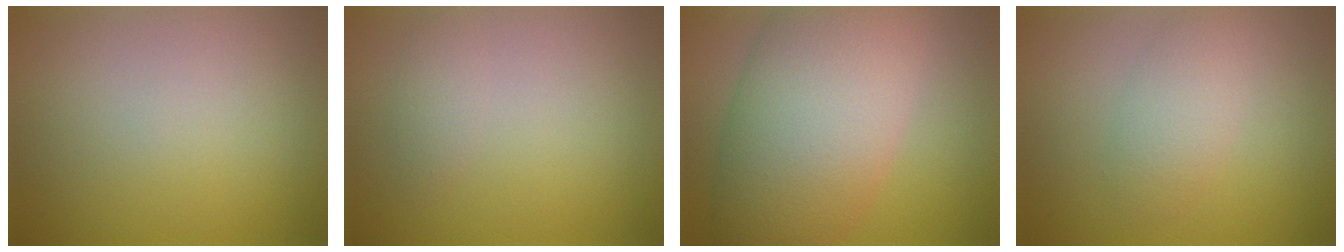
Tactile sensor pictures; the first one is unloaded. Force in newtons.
{"total": 1.2, "press": 1.2, "slide": 0.0}
{"total": 12.3, "press": 12.3, "slide": 0.7}
{"total": 2.7, "press": 2.7, "slide": 0.1}